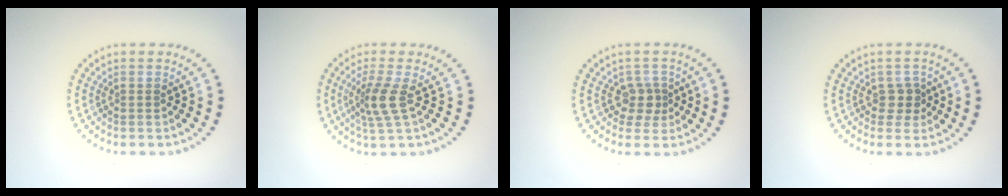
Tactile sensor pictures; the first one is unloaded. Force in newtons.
{"total": 3.0, "press": 2.1, "slide": 2.1}
{"total": 2.0, "press": 1.6, "slide": 1.3}
{"total": 1.7, "press": 1.4, "slide": 0.9}